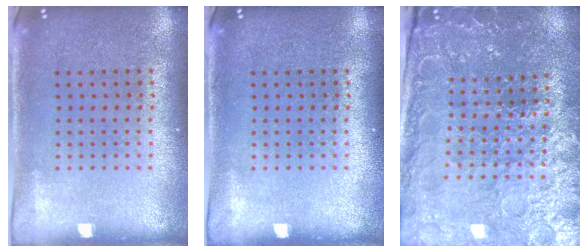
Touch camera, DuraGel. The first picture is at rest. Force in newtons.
{"total": 0.0}
{"total": 3.6, "press": 3.6, "slide": 0.4}